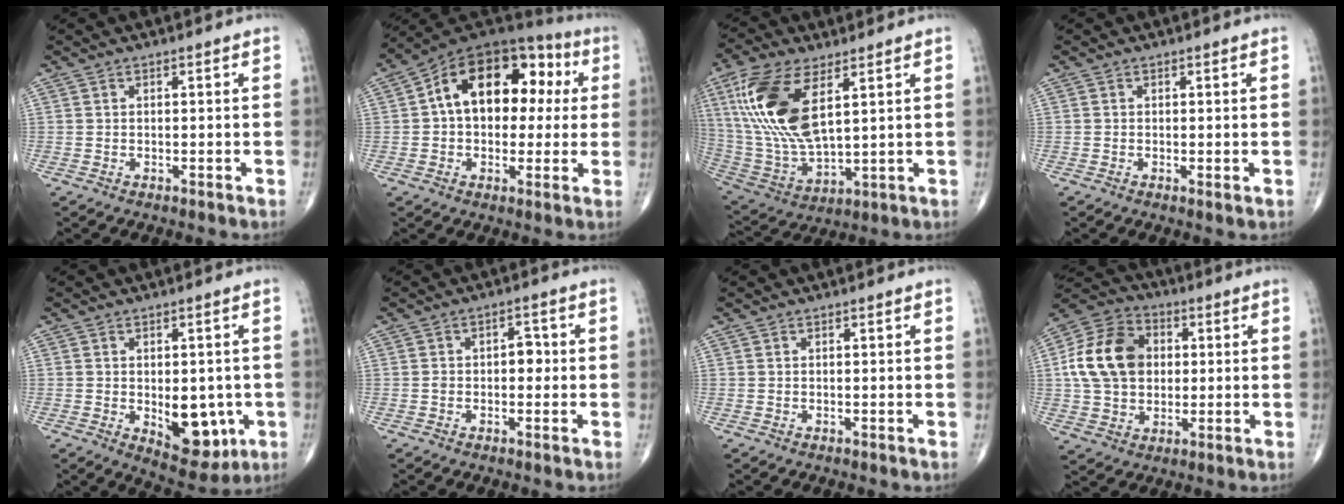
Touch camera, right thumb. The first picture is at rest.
{"total": 19.7, "force": [3.1, 12.5, 14.9], "torque": [-0.185, 0.046, 0.039]}
{"total": 19.1, "force": [6.5, 8.6, 15.7], "torque": [-0.333, -0.022, 0.132]}
{"total": 0.8, "force": [0.0, 0.2, 0.7], "torque": [-0.014, -0.004, -0.003]}
{"total": 10.7, "force": [-2.1, 6.1, 8.5], "torque": [-0.076, -0.011, -0.016]}
{"total": 3.5, "force": [-0.2, 2.3, 2.5], "torque": [-0.021, 0.014, -0.006]}
{"total": 0.0}
{"total": 15.4, "force": [1.9, 11.7, 9.8], "torque": [-0.163, 0.016, 0.029]}